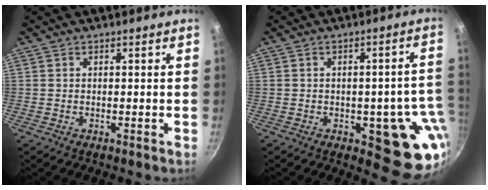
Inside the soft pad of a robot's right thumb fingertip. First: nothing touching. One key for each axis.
{"total": 14.0, "fx": -3.0, "fy": 6.5, "fz": 12.0, "tx": -0.075, "ty": 0.005, "tz": -0.033}